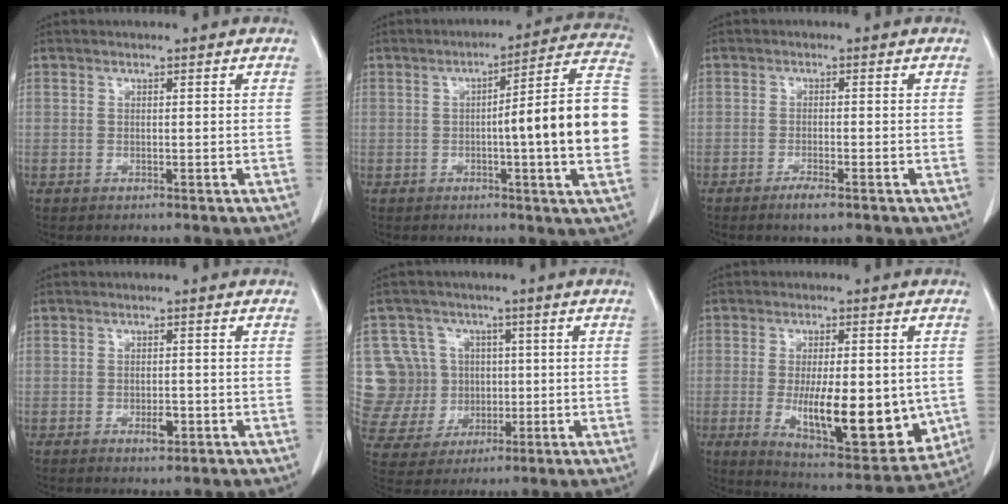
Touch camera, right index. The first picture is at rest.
{"total": 16.8, "force": [-1.1, 0.3, 16.8], "torque": [-0.184, 0.026, -0.019]}
{"total": 2.5, "force": [-1.7, 0.2, 1.8], "torque": [-0.035, -0.003, -0.030]}
{"total": 2.8, "force": [-1.3, 1.1, 2.2], "torque": [-0.034, 0.002, -0.017]}
{"total": 11.2, "force": [1.2, 10.9, 2.2], "torque": [-0.063, 0.037, 0.042]}
{"total": 17.5, "force": [-2.7, 5.9, 16.2], "torque": [-0.240, -0.030, -0.022]}